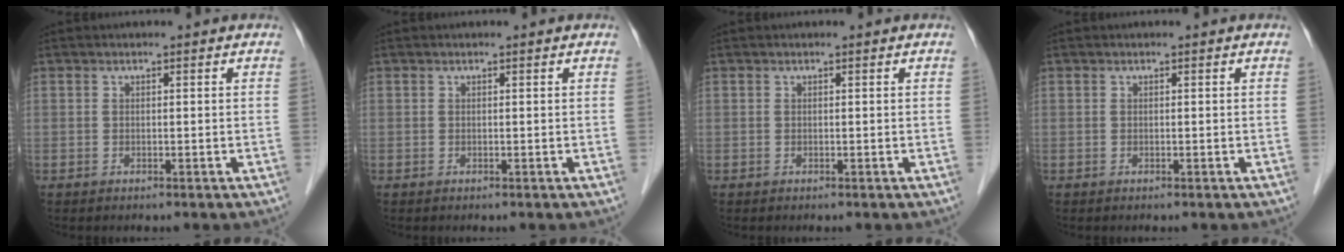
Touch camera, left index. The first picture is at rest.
{"total": 0.0}
{"total": 0.0}
{"total": 0.0}